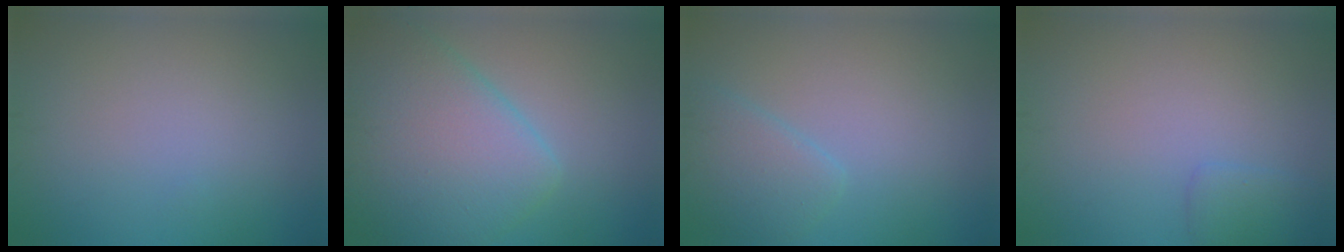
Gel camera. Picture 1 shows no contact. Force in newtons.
{"total": 8.9, "press": 8.9, "slide": 0.4}
{"total": 2.9, "press": 2.9, "slide": 0.1}
{"total": 1.6, "press": 1.6, "slide": 0.1}